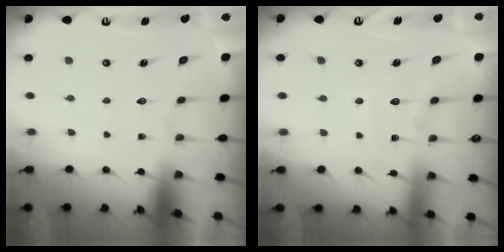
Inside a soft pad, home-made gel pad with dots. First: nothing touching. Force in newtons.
{"total": 5.0, "press": 5.0, "slide": 0.5}